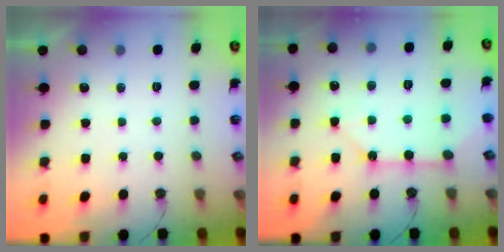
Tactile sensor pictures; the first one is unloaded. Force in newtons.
{"total": 11.1, "press": 11.1, "slide": 1.1}